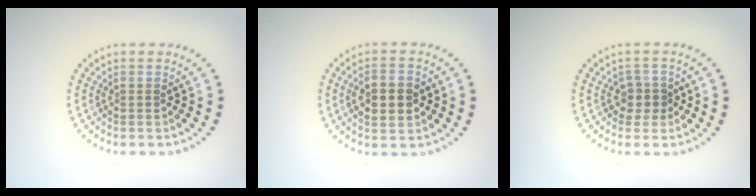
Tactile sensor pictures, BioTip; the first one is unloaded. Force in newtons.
{"total": 3.9, "press": 3.9, "slide": 0.1}
{"total": 1.7, "press": 1.5, "slide": 0.9}